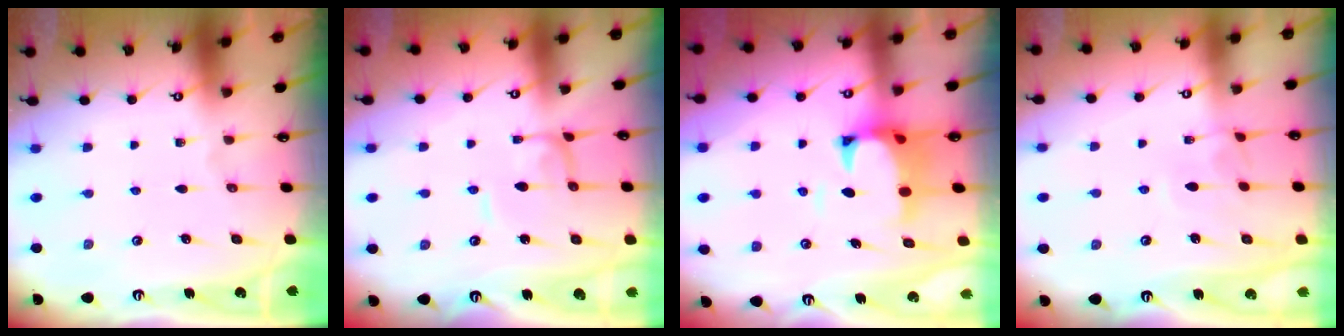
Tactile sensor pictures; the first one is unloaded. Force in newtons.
{"total": 2.1, "press": 2.1, "slide": 0.0}
{"total": 2.6, "press": 2.4, "slide": 1.1}
{"total": 1.2, "press": 1.2, "slide": 0.4}